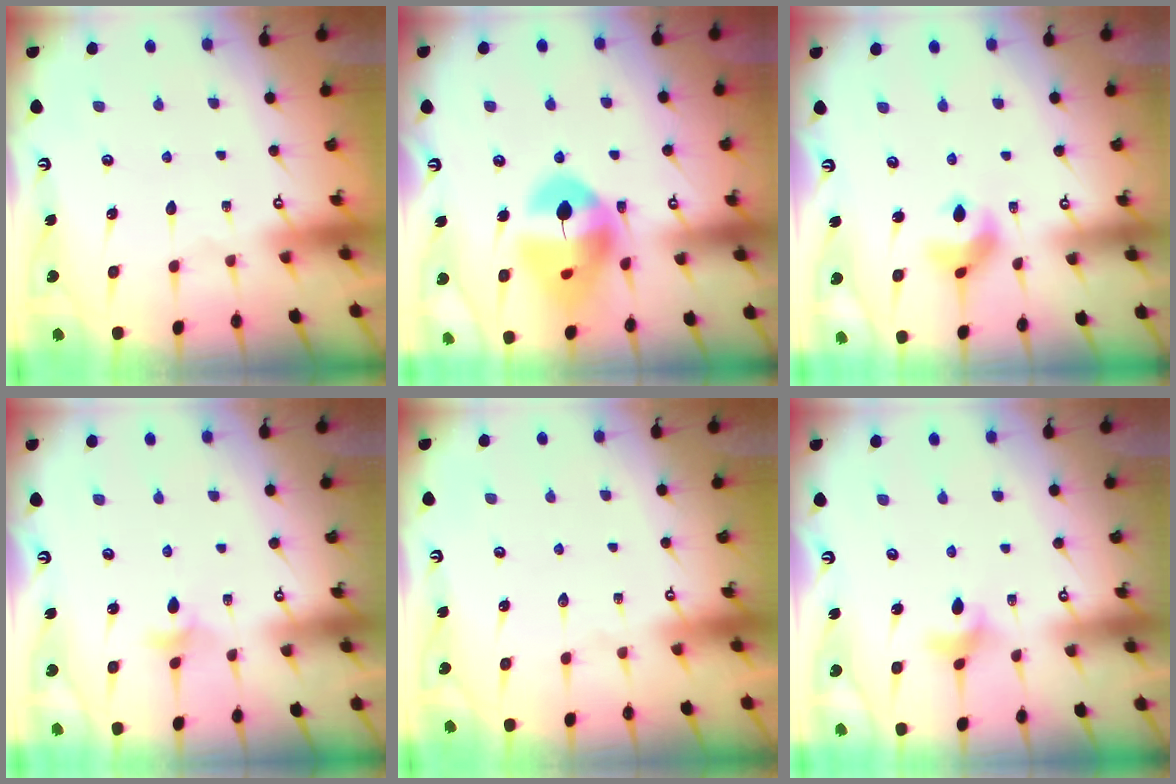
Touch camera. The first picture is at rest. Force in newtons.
{"total": 16.8, "press": 16.7, "slide": 2.1}
{"total": 7.2, "press": 7.2, "slide": 0.2}
{"total": 2.8, "press": 2.7, "slide": 0.4}
{"total": 0.0}
{"total": 2.8, "press": 2.8, "slide": 0.3}